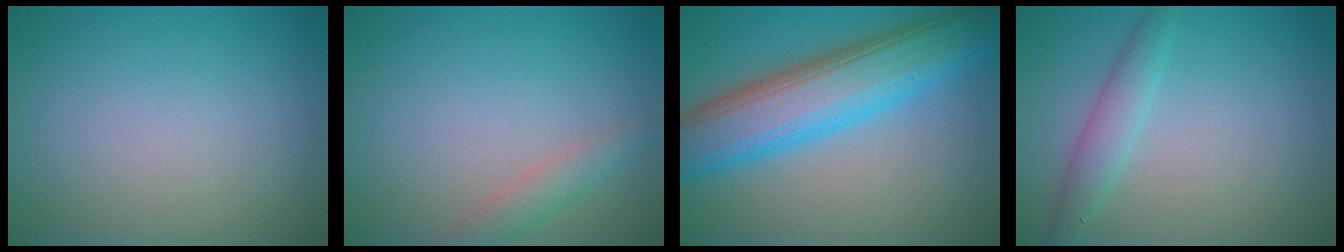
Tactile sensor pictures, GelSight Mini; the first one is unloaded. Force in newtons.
{"total": 1.9, "press": 1.9, "slide": 0.0}
{"total": 9.5, "press": 9.5, "slide": 0.2}
{"total": 2.3, "press": 2.3, "slide": 0.1}